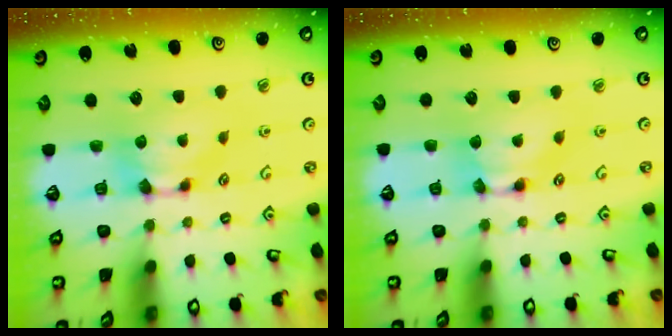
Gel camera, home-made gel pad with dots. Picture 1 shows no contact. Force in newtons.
{"total": 1.8, "press": 1.7, "slide": 0.1}